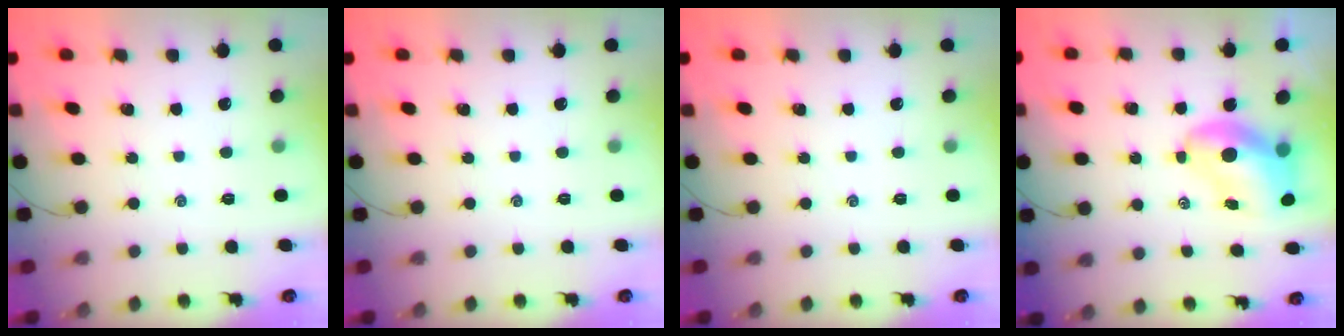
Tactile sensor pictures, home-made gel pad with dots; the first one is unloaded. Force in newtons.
{"total": 0.0}
{"total": 0.0}
{"total": 8.7, "press": 8.4, "slide": 2.1}